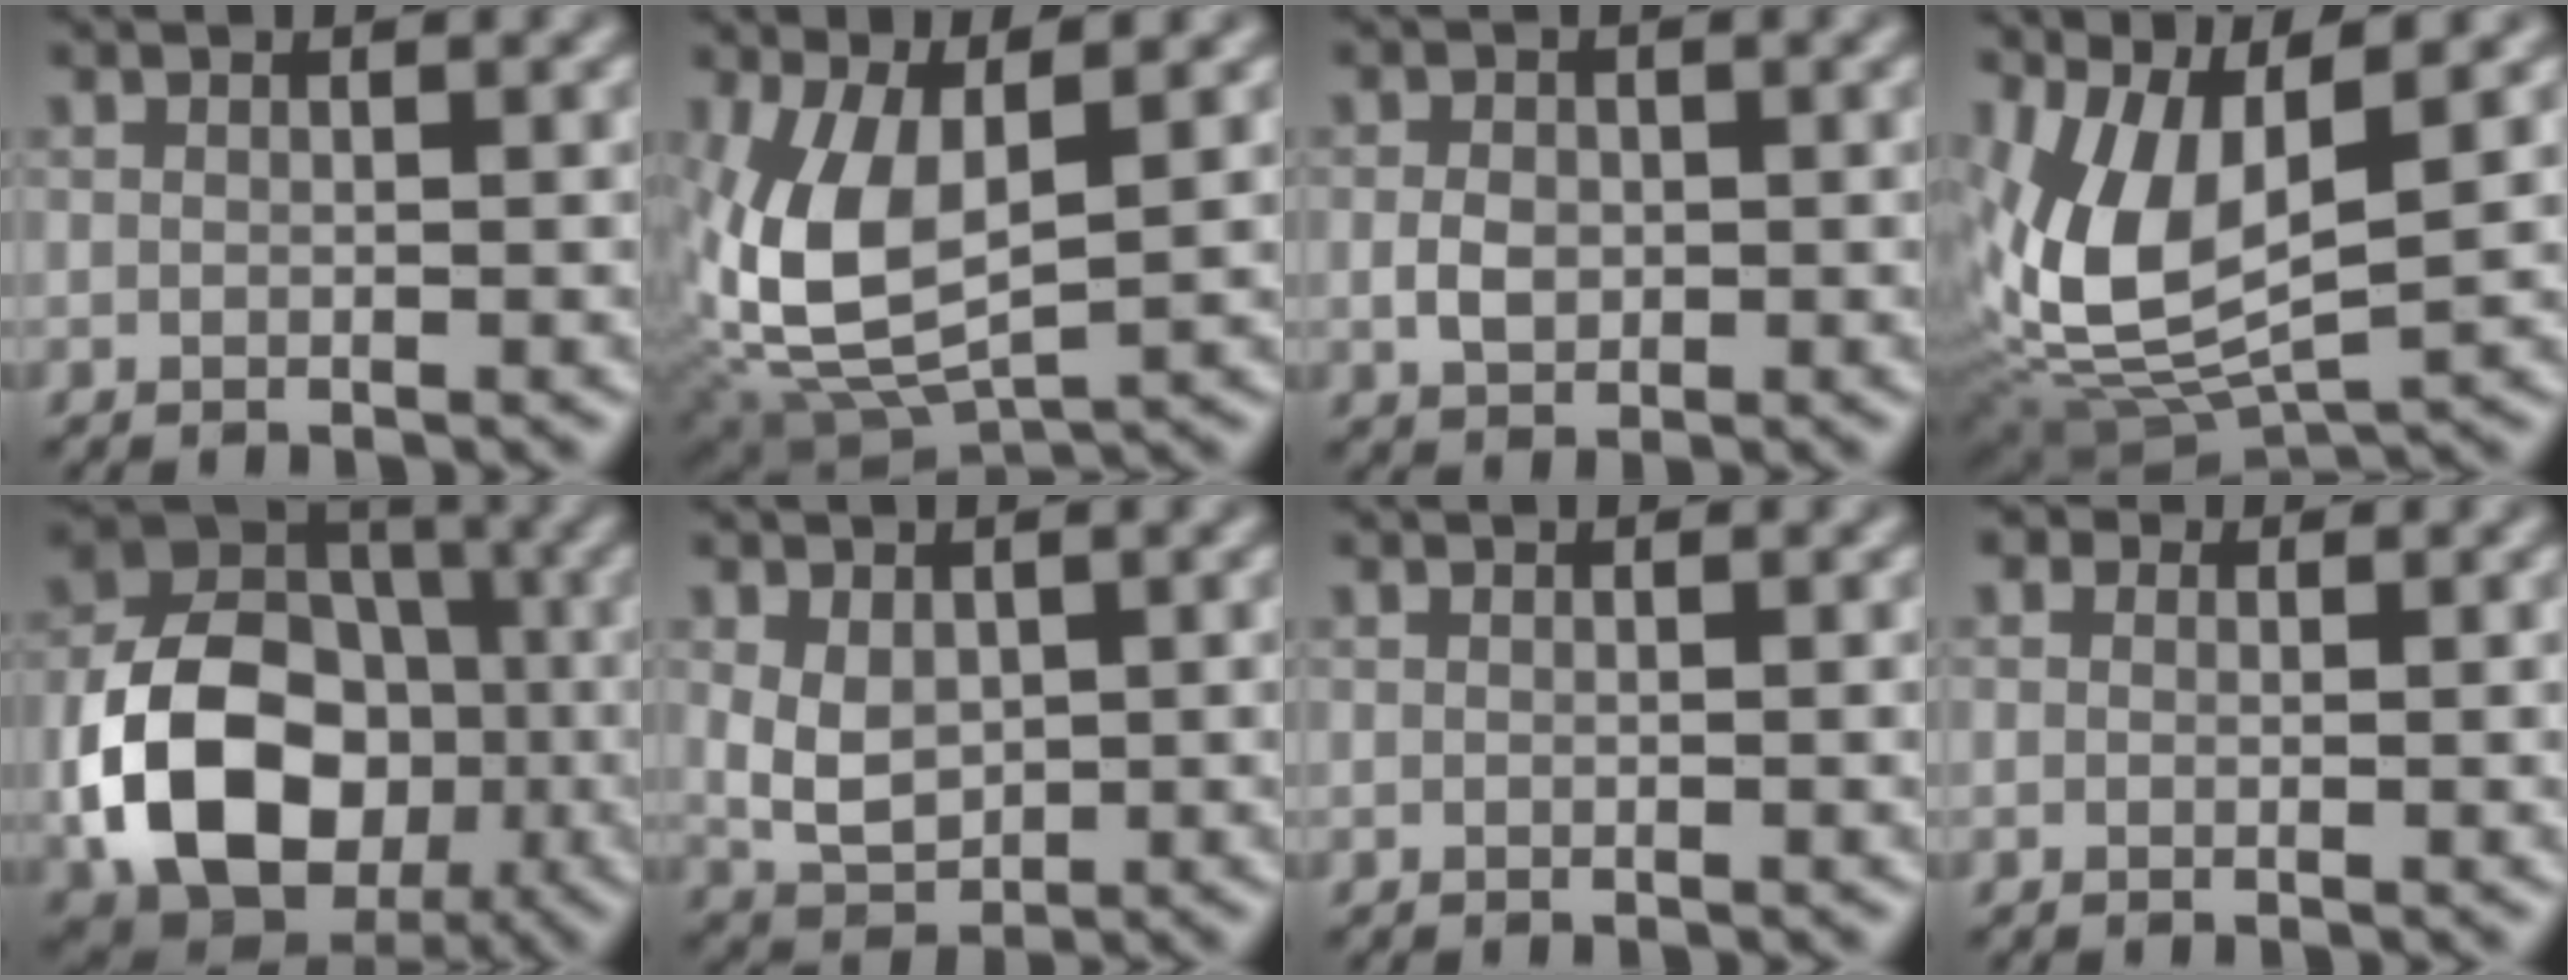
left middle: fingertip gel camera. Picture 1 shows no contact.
{"total": 8.4, "force": [1.2, 4.0, 7.3], "torque": [-0.170, -0.007, 0.025]}
{"total": 2.1, "force": [-0.2, 1.6, 1.3], "torque": [-0.026, 0.000, -0.007]}
{"total": 9.2, "force": [2.2, 3.9, 8.0], "torque": [-0.181, -0.008, 0.046]}
{"total": 11.9, "force": [-2.9, 8.8, 7.5], "torque": [-0.144, -0.004, -0.055]}
{"total": 3.5, "force": [0.3, 2.5, 2.4], "torque": [-0.053, -0.004, 0.011]}
{"total": 0.0}
{"total": 0.9, "force": [0.4, 0.8, 0.4], "torque": [-0.004, -0.006, -0.003]}